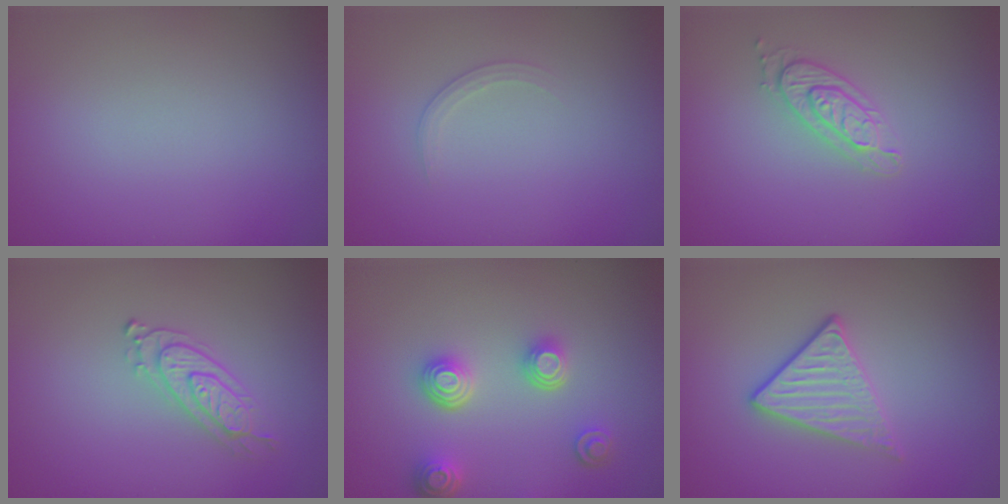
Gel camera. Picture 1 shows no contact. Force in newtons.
{"total": 1.0, "press": 1.0, "slide": 0.0}
{"total": 2.1, "press": 2.1, "slide": 0.3}
{"total": 2.2, "press": 2.1, "slide": 0.4}
{"total": 3.9, "press": 3.2, "slide": 2.2}
{"total": 2.7, "press": 2.4, "slide": 1.2}